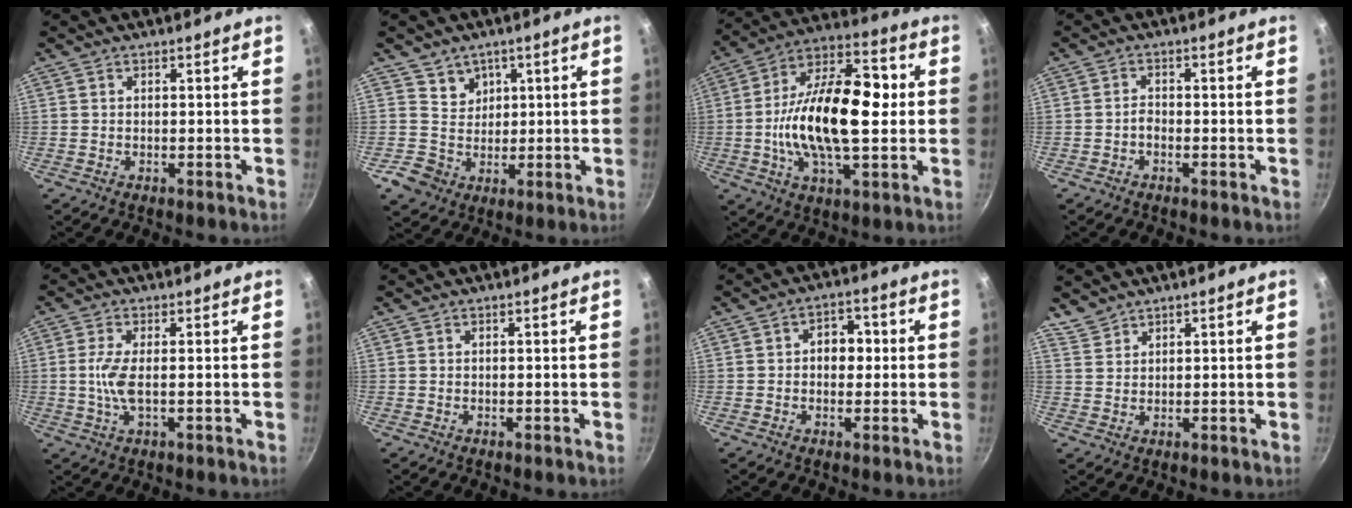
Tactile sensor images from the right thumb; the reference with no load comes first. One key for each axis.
{"total": 5.3, "fx": 1.6, "fy": 5.0, "fz": 0.6, "tx": 0.028, "ty": -0.005, "tz": 0.034}
{"total": 22.7, "fx": 0.0, "fy": 11.4, "fz": 19.6, "tx": -0.318, "ty": 0.027, "tz": -0.012}
{"total": 1.6, "fx": -0.9, "fy": 0.9, "fz": 1.0, "tx": -0.013, "ty": 0.014, "tz": -0.019}
{"total": 4.9, "fx": -0.3, "fy": 1.4, "fz": 4.7, "tx": -0.111, "ty": 0.000, "tz": -0.007}
{"total": 0.0}
{"total": 5.4, "fx": 0.3, "fy": 4.1, "fz": 3.5, "tx": -0.014, "ty": 0.010, "tz": -0.002}
{"total": 2.7, "fx": 2.5, "fy": 1.1, "fz": 0.1, "tx": 0.001, "ty": 0.005, "tz": 0.057}